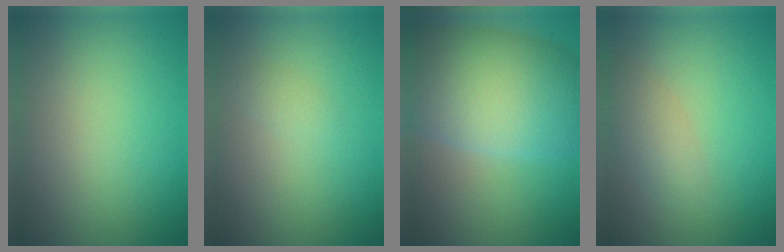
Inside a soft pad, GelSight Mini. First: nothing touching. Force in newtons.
{"total": 0.7, "press": 0.7, "slide": 0.0}
{"total": 11.7, "press": 11.7, "slide": 0.7}
{"total": 2.3, "press": 2.3, "slide": 0.1}